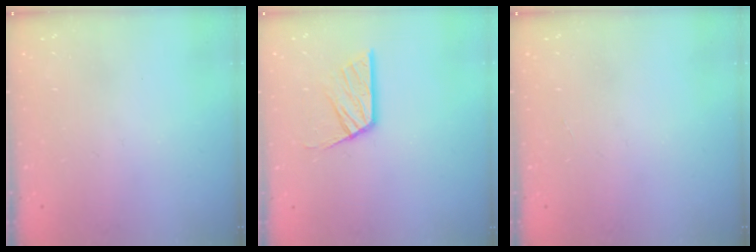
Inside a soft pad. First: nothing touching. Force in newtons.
{"total": 11.6, "press": 11.5, "slide": 0.8}
{"total": 0.0}